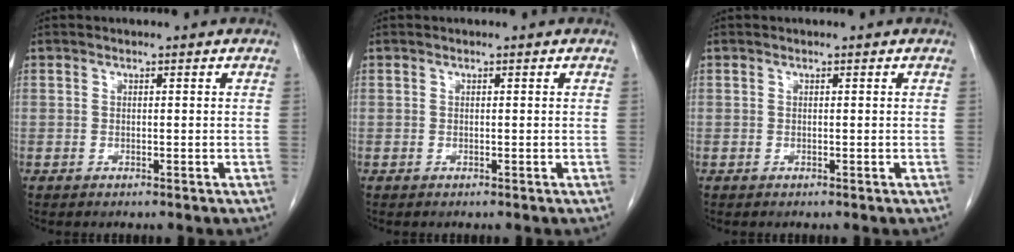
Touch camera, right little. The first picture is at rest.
{"total": 0.0}
{"total": 0.0}